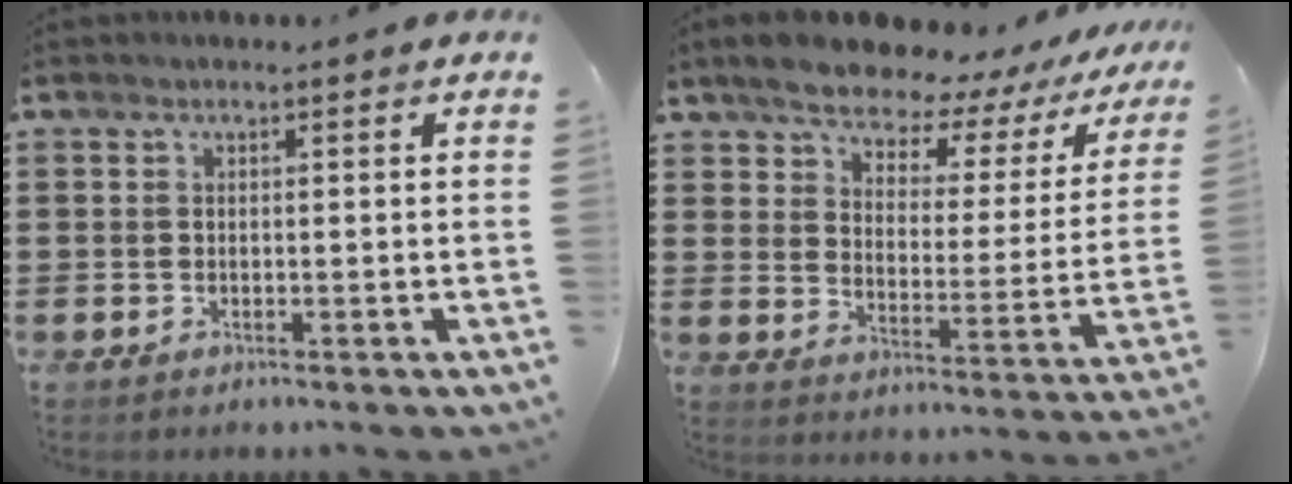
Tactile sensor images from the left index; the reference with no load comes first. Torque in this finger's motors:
{"motor_torque": [2.14, 0.00, 1.05, 0.21]}